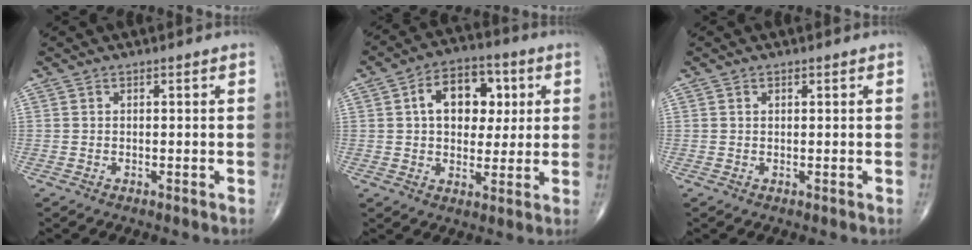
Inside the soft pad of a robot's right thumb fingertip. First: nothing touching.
{"total": 12.7, "force": [2.9, 8.5, 9.0], "torque": [-0.092, 0.010, 0.040]}
{"total": 0.6, "force": [0.3, 0.4, 0.3], "torque": [-0.006, -0.002, 0.005]}